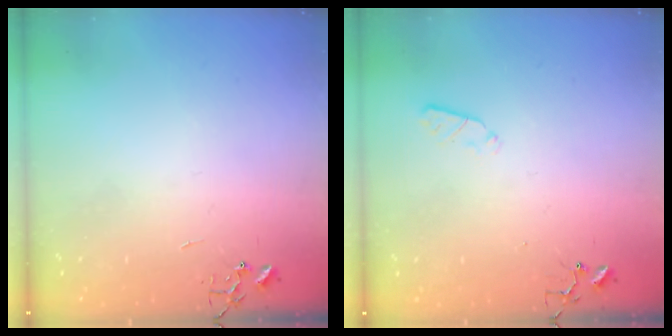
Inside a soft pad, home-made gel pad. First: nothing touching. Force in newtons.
{"total": 3.2, "press": 3.1, "slide": 0.5}